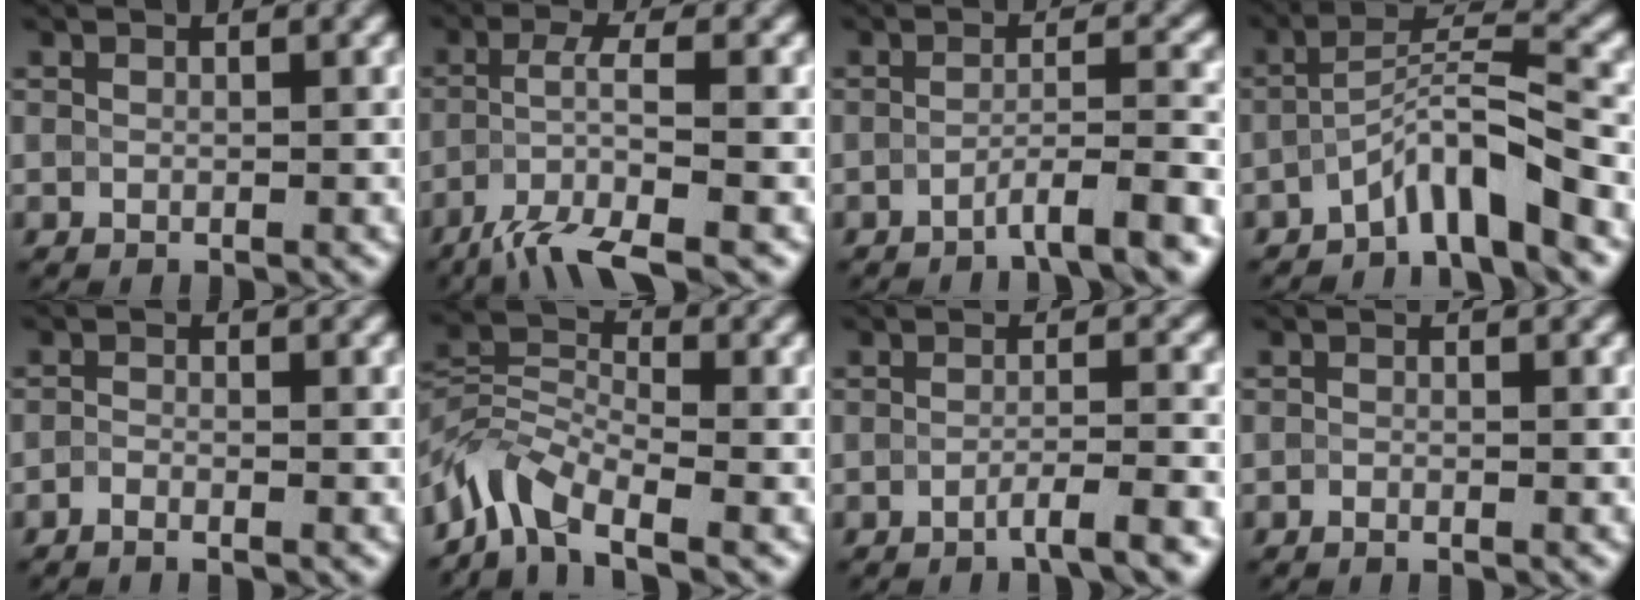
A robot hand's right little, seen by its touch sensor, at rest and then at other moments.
{"total": 5.7, "force": [-3.7, 0.7, 4.3], "torque": [-0.078, -0.005, -0.079]}
{"total": 4.1, "force": [-2.8, 0.4, 3.0], "torque": [-0.043, 0.011, -0.061]}
{"total": 5.5, "force": [-3.7, 0.7, 4.0], "torque": [-0.068, 0.015, -0.075]}
{"total": 1.3, "force": [-1.1, 0.2, 0.6], "torque": [-0.014, -0.004, -0.027]}
{"total": 5.6, "force": [-4.4, 2.2, 2.7], "torque": [-0.050, 0.001, -0.102]}
{"total": 3.1, "force": [-2.1, 0.4, 2.2], "torque": [-0.026, 0.006, -0.048]}
{"total": 0.9, "force": [-0.8, 0.1, 0.5], "torque": [-0.008, -0.006, -0.019]}